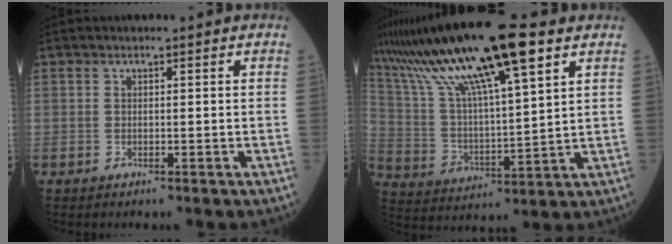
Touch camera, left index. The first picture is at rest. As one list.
[{"total": 20.4, "force": [13.2, 2.0, 15.5], "torque": [-0.296, 0.029, 0.241]}]